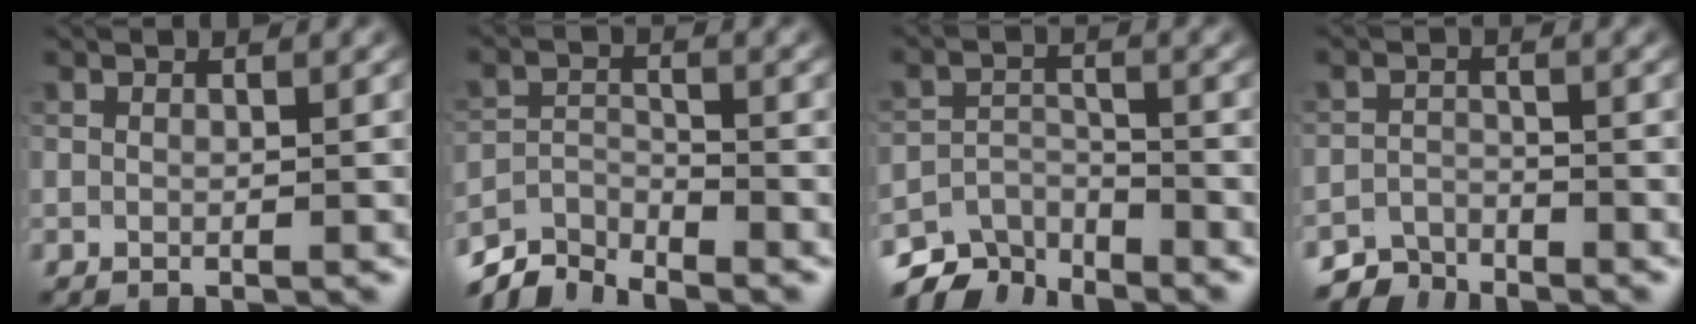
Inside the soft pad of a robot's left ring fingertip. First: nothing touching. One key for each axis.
{"total": 4.4, "fx": -4.2, "fy": 1.0, "fz": 0.9, "tx": -0.016, "ty": -0.004, "tz": -0.085}
{"total": 5.7, "fx": -5.2, "fy": 2.0, "fz": 1.3, "tx": -0.012, "ty": -0.013, "tz": -0.091}
{"total": 3.6, "fx": -3.4, "fy": 1.0, "fz": 0.1, "tx": 0.000, "ty": -0.005, "tz": -0.060}